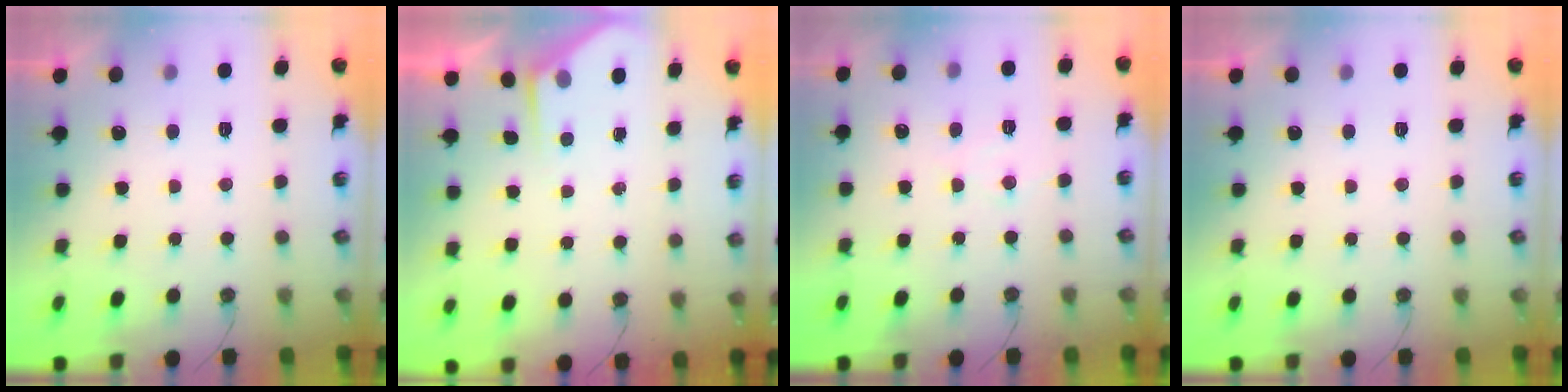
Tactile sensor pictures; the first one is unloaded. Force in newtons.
{"total": 2.5, "press": 2.5, "slide": 0.4}
{"total": 5.5, "press": 5.5, "slide": 0.4}
{"total": 0.0}